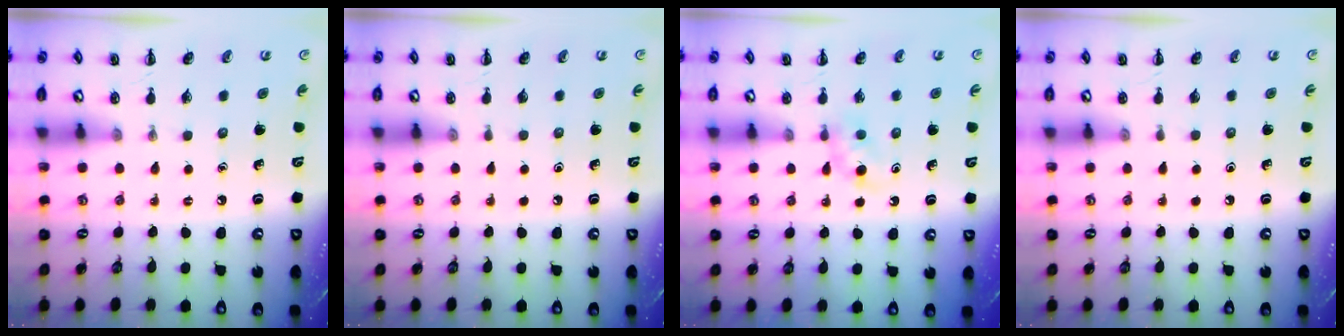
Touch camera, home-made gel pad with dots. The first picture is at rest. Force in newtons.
{"total": 0.0}
{"total": 3.8, "press": 3.4, "slide": 1.5}
{"total": 0.0}